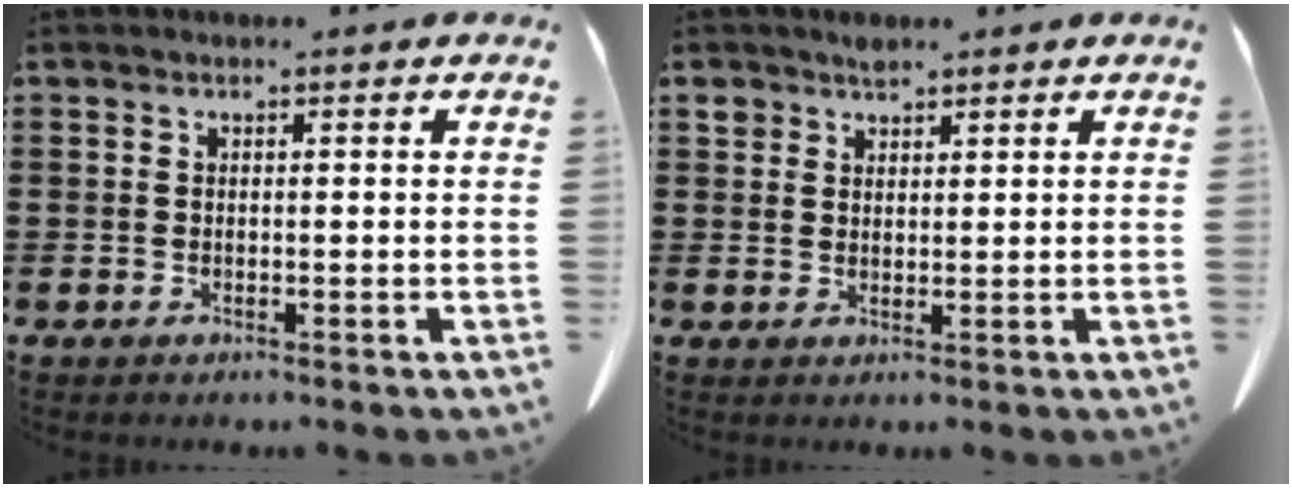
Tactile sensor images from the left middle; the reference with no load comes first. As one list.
[{"total": 2.3, "force": [1.9, 1.1, 0.6], "torque": [-0.017, 0.000, 0.038]}]